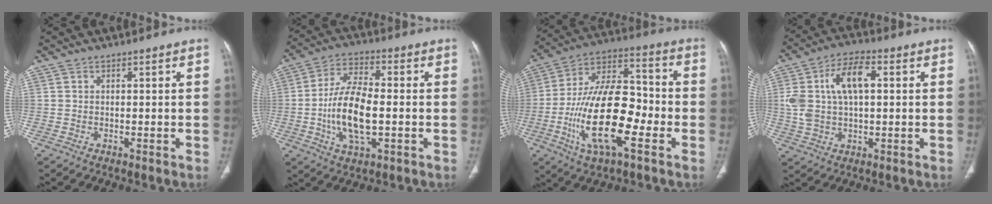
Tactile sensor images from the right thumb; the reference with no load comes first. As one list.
[{"total": 13.3, "force": [-2.0, 5.7, 11.8], "torque": [-0.233, 0.009, -0.038]}, {"total": 21.3, "force": [-6.0, 9.1, 18.3], "torque": [-0.321, 0.032, -0.103]}, {"total": 12.3, "force": [2.4, 6.5, 10.2], "torque": [-0.199, 0.019, 0.044]}]